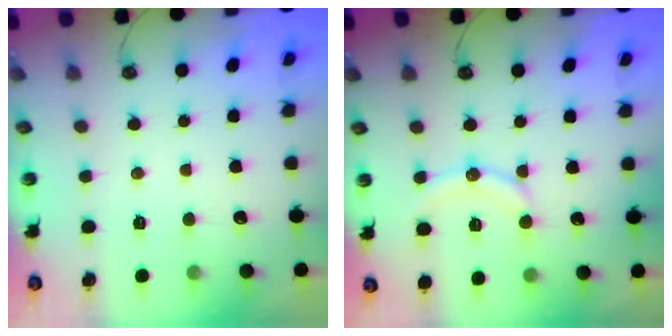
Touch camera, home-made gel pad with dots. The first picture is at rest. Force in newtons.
{"total": 11.0, "press": 10.6, "slide": 3.0}